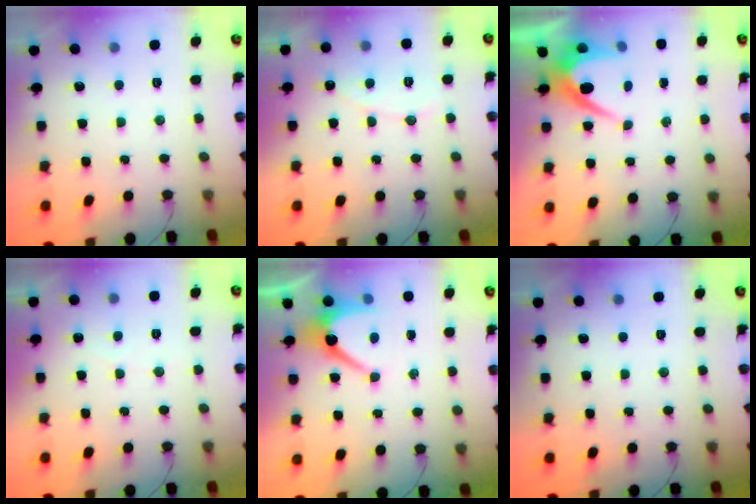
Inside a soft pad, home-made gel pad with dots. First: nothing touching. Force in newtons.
{"total": 6.1, "press": 6.1, "slide": 0.5}
{"total": 6.0, "press": 6.0, "slide": 0.4}
{"total": 1.9, "press": 1.9, "slide": 0.2}
{"total": 6.8, "press": 6.8, "slide": 0.7}
{"total": 0.0}